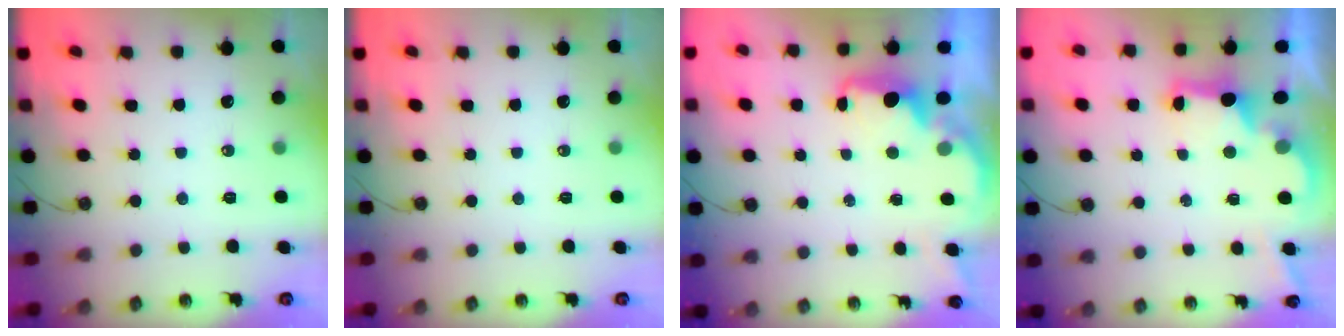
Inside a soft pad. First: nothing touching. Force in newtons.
{"total": 0.0}
{"total": 2.2, "press": 2.0, "slide": 0.8}
{"total": 2.8, "press": 2.7, "slide": 0.9}